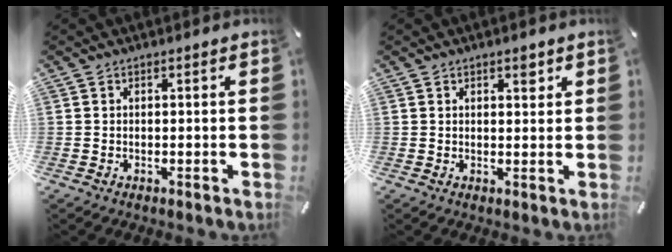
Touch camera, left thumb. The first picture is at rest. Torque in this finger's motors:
{"motor_torque": [0.04, -0.26, -0.03, 0.01, -0.01]}